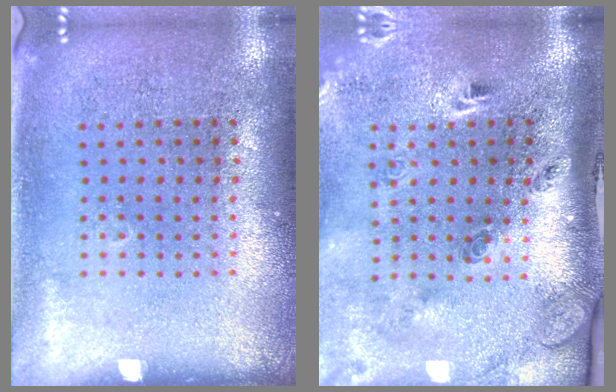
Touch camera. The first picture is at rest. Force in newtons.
{"total": 3.0, "press": 1.9, "slide": 2.2}